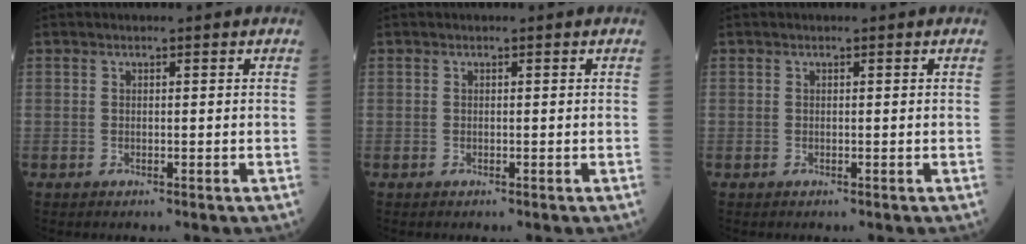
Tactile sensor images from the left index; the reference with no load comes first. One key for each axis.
{"total": 0.0}
{"total": 0.0}